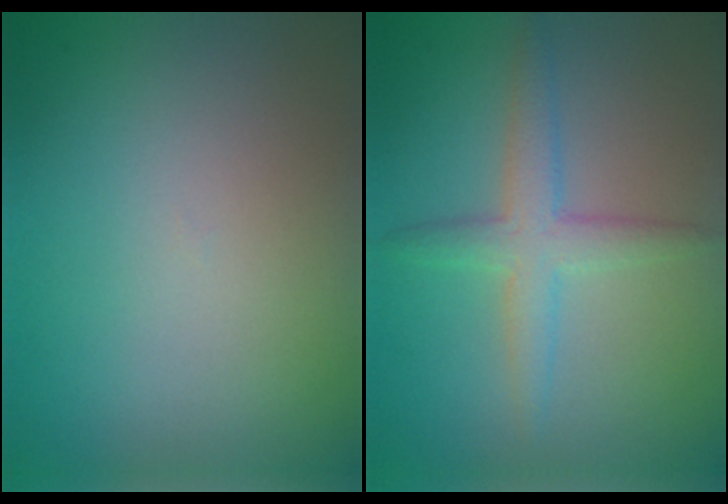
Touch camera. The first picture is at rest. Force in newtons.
{"total": 3.2, "press": 3.2, "slide": 0.0}